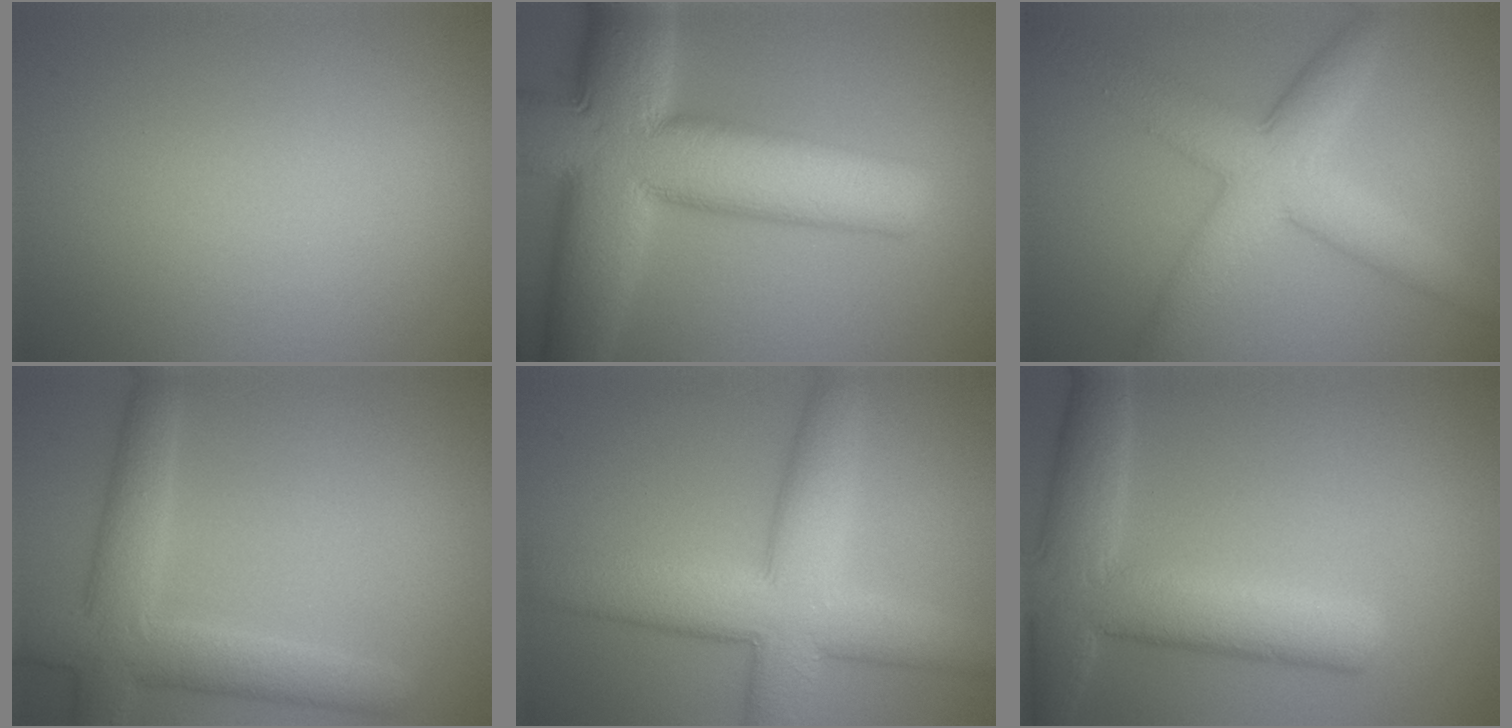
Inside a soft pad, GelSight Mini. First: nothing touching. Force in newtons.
{"total": 14.9, "press": 14.9, "slide": 0.6}
{"total": 6.8, "press": 6.8, "slide": 0.1}
{"total": 5.5, "press": 5.5, "slide": 0.3}
{"total": 8.5, "press": 8.5, "slide": 0.3}
{"total": 7.8, "press": 7.8, "slide": 0.5}